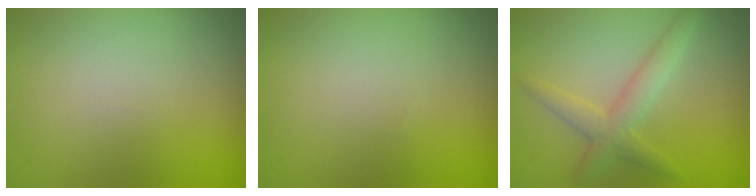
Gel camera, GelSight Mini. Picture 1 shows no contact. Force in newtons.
{"total": 0.0}
{"total": 2.9, "press": 2.9, "slide": 0.1}